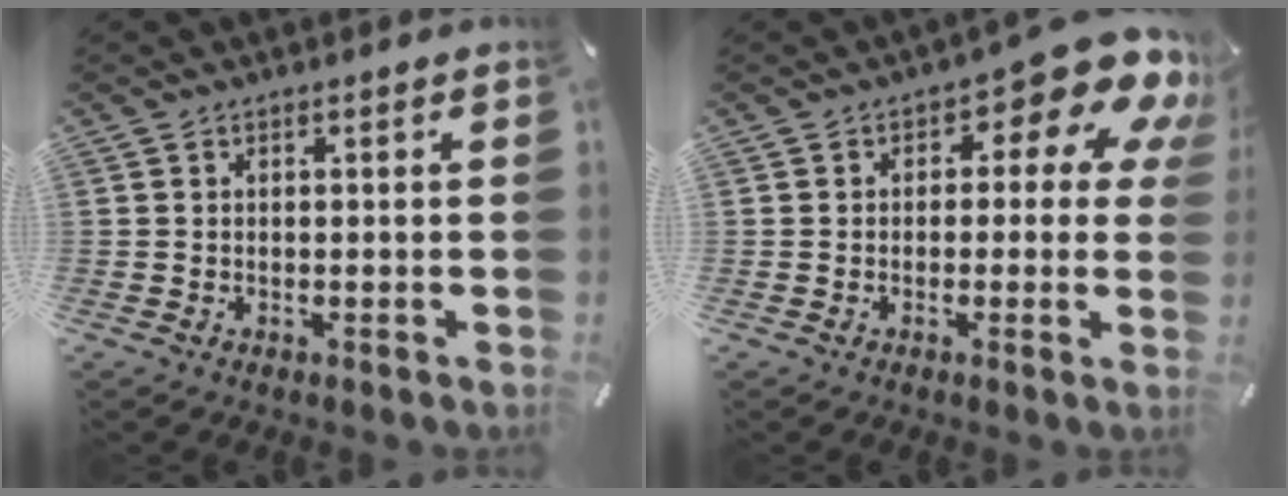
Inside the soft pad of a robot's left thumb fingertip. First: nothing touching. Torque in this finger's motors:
{"motor_torque": [1.58, 1.49, 0.17, -0.05, 0.01]}